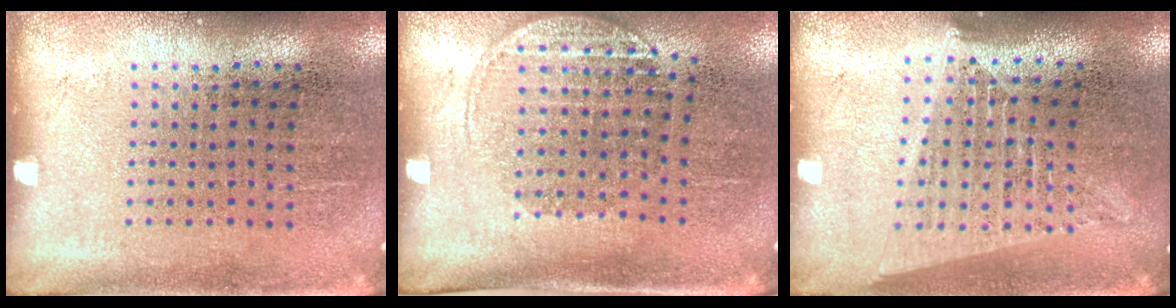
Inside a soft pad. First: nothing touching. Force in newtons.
{"total": 1.5, "press": 1.3, "slide": 0.8}
{"total": 1.7, "press": 1.5, "slide": 0.8}